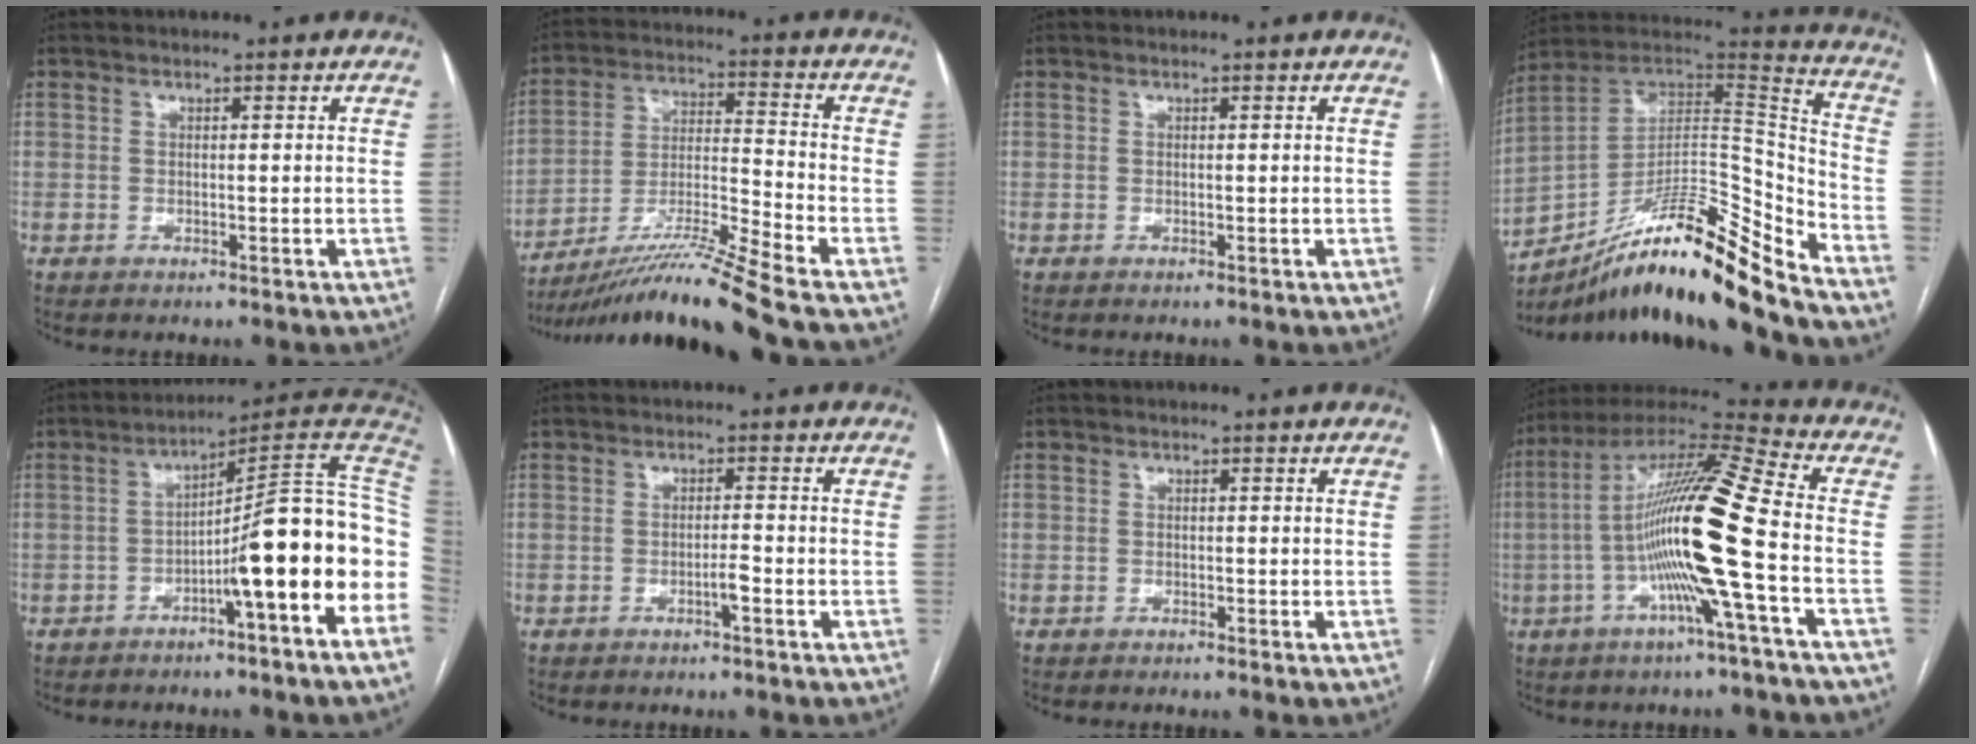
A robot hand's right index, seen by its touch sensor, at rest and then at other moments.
{"total": 15.0, "force": [-12.3, -3.2, 8.1], "torque": [-0.148, -0.008, -0.218]}
{"total": 0.0}
{"total": 21.5, "force": [-16.2, 0.9, 14.0], "torque": [-0.219, 0.018, -0.284]}
{"total": 14.6, "force": [-4.1, -0.6, 14.0], "torque": [-0.174, 0.028, -0.069]}
{"total": 1.7, "force": [-1.0, 0.0, 1.3], "torque": [-0.022, 0.001, -0.018]}
{"total": 0.7, "force": [-0.5, 0.5, -0.1], "torque": [-0.003, 0.004, -0.011]}
{"total": 17.8, "force": [-3.4, -0.7, 17.5], "torque": [-0.324, 0.008, -0.078]}